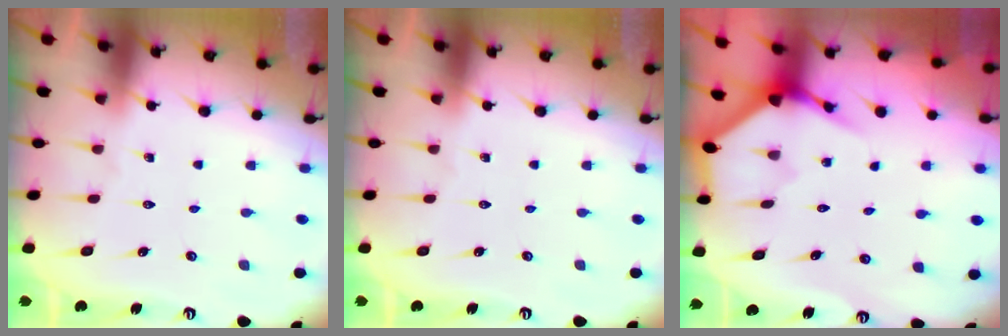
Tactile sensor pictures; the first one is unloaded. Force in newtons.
{"total": 0.0}
{"total": 3.7, "press": 3.7, "slide": 0.2}